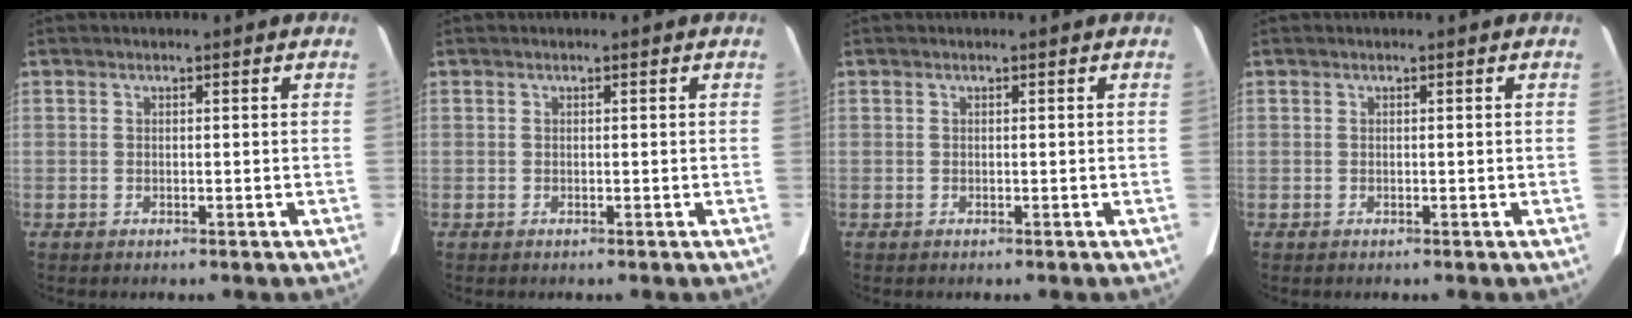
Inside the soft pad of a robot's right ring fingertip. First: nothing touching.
{"total": 0.0}
{"total": 0.0}
{"total": 0.0}